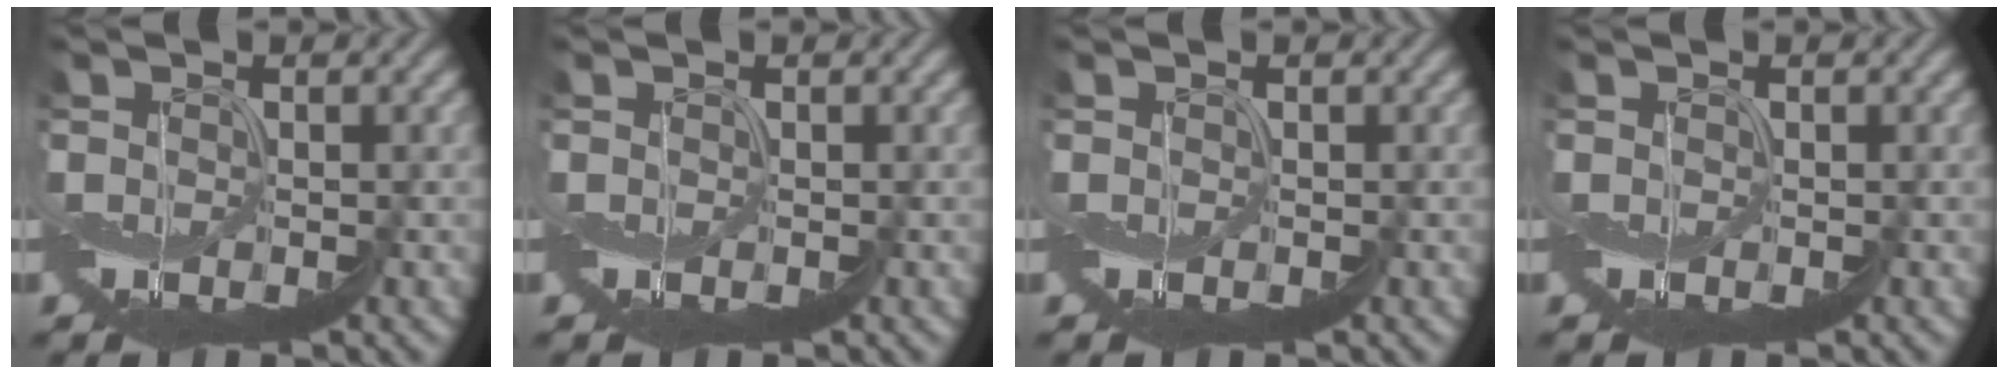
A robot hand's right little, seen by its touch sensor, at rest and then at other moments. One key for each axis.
{"total": 0.0}
{"total": 0.0}
{"total": 0.0}